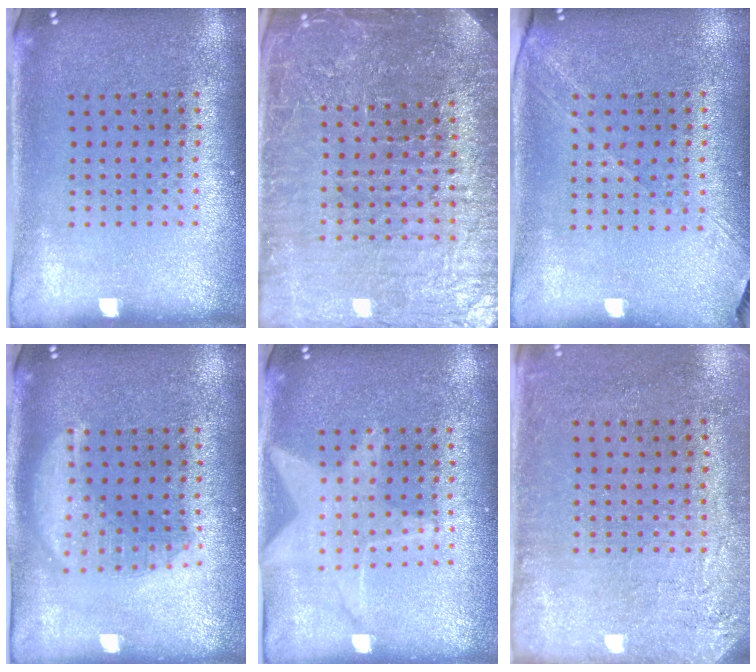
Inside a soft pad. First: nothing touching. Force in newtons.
{"total": 5.9, "press": 5.3, "slide": 2.6}
{"total": 1.5, "press": 1.3, "slide": 0.8}
{"total": 1.9, "press": 1.9, "slide": 0.2}
{"total": 1.4, "press": 1.4, "slide": 0.1}
{"total": 2.7, "press": 2.2, "slide": 1.5}